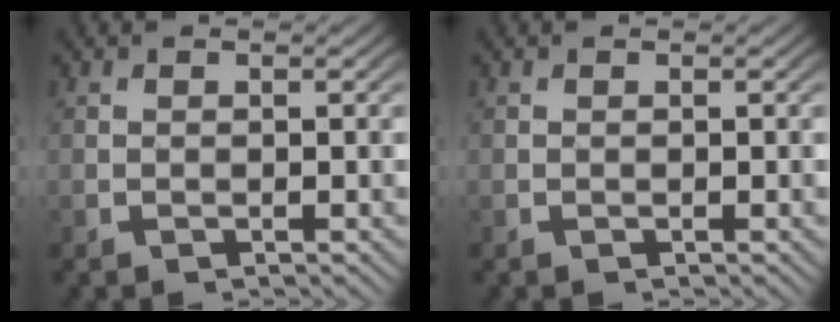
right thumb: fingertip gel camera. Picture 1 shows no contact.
{"total": 0.0}